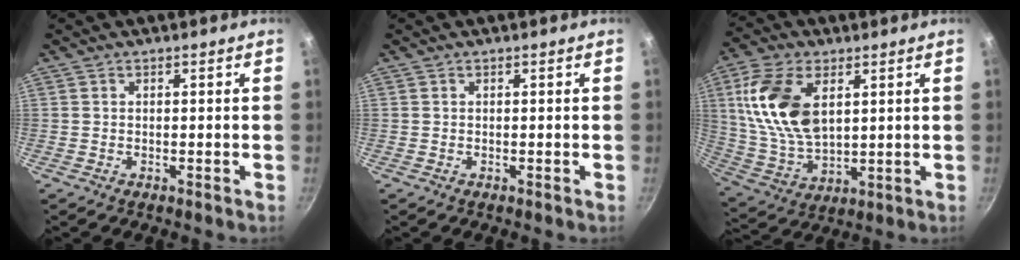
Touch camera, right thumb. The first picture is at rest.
{"total": 0.0}
{"total": 16.5, "force": [4.8, 9.5, 12.6], "torque": [-0.231, -0.012, 0.103]}